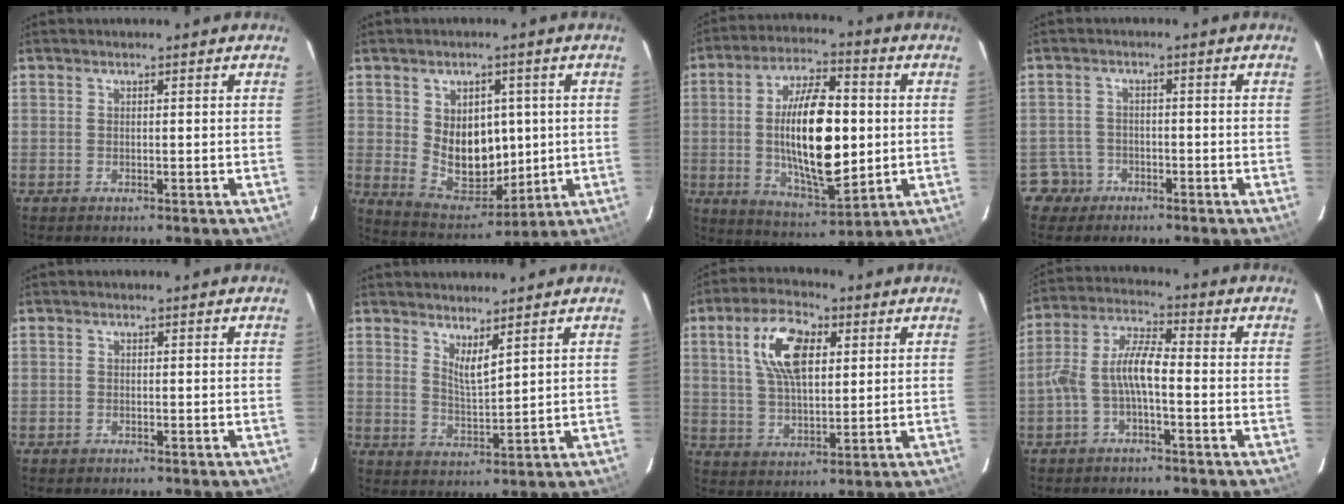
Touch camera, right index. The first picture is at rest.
{"total": 11.6, "force": [1.3, 8.6, 7.7], "torque": [-0.133, -0.012, 0.048]}
{"total": 18.7, "force": [0.0, 7.3, 17.3], "torque": [-0.311, -0.003, 0.008]}
{"total": 4.1, "force": [-2.3, 3.4, -0.5], "torque": [0.004, 0.023, -0.041]}
{"total": 0.8, "force": [-0.6, 0.6, 0.0], "torque": [-0.002, 0.002, -0.011]}
{"total": 4.3, "force": [3.3, 0.5, 2.6], "torque": [-0.047, -0.013, 0.056]}
{"total": 11.5, "force": [3.8, 5.6, 9.3], "torque": [-0.179, 0.019, 0.071]}
{"total": 7.2, "force": [-2.3, 2.1, 6.5], "torque": [-0.144, 0.019, -0.043]}